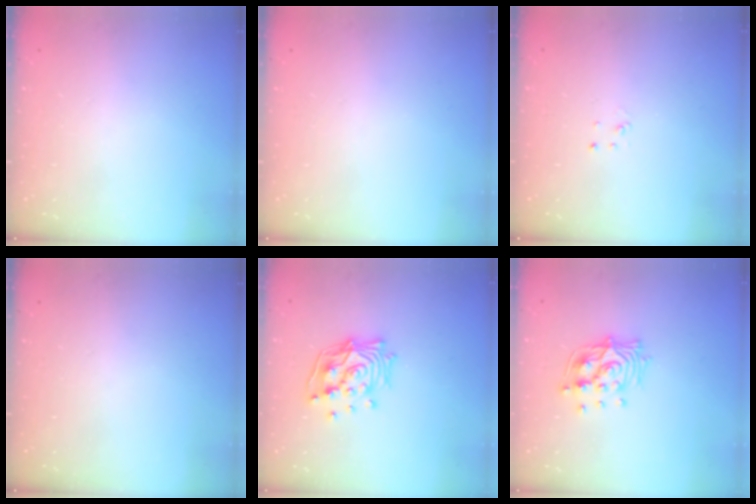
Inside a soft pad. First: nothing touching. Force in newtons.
{"total": 0.0}
{"total": 2.0, "press": 2.0, "slide": 0.2}
{"total": 0.0}
{"total": 15.4, "press": 15.2, "slide": 1.9}
{"total": 12.7, "press": 12.7, "slide": 1.3}